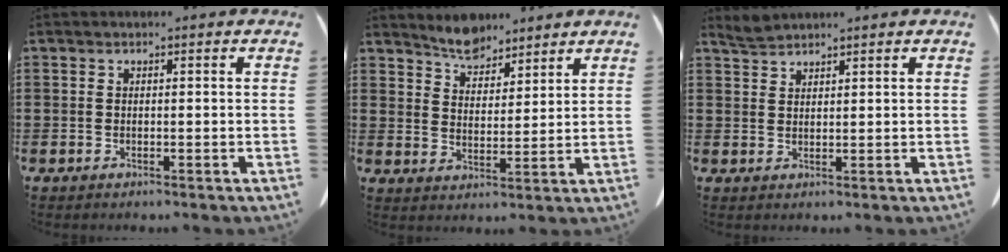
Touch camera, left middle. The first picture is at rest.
{"total": 5.1, "force": [4.7, 1.8, 0.7], "torque": [-0.023, -0.015, 0.087]}
{"total": 1.9, "force": [1.8, 0.3, 0.2], "torque": [-0.010, 0.005, 0.035]}